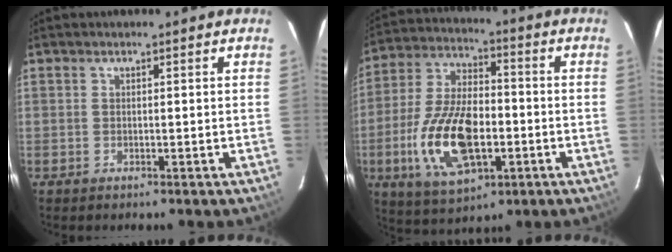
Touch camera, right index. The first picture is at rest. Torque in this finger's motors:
{"motor_torque": [1.45, -0.69, 1.05, 0.12]}